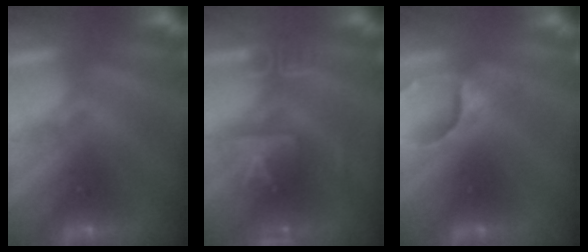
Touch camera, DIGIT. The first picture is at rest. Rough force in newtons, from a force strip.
{"total": 7.8}
{"total": 4.6}